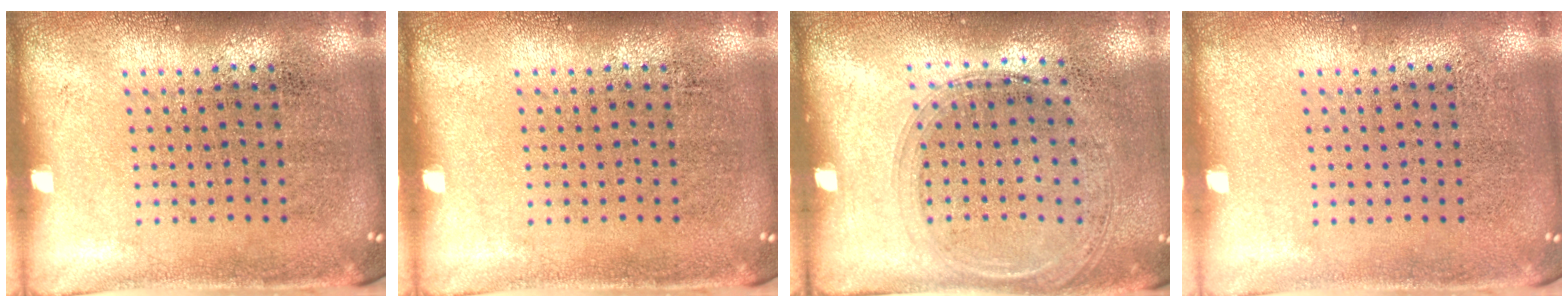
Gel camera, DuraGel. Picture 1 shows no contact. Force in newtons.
{"total": 0.0}
{"total": 1.3, "press": 1.2, "slide": 0.6}
{"total": 0.0}